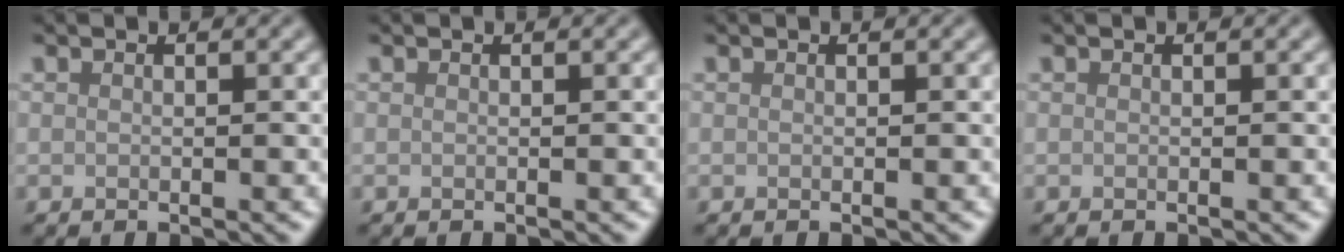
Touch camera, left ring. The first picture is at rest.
{"total": 0.0}
{"total": 0.0}
{"total": 0.0}